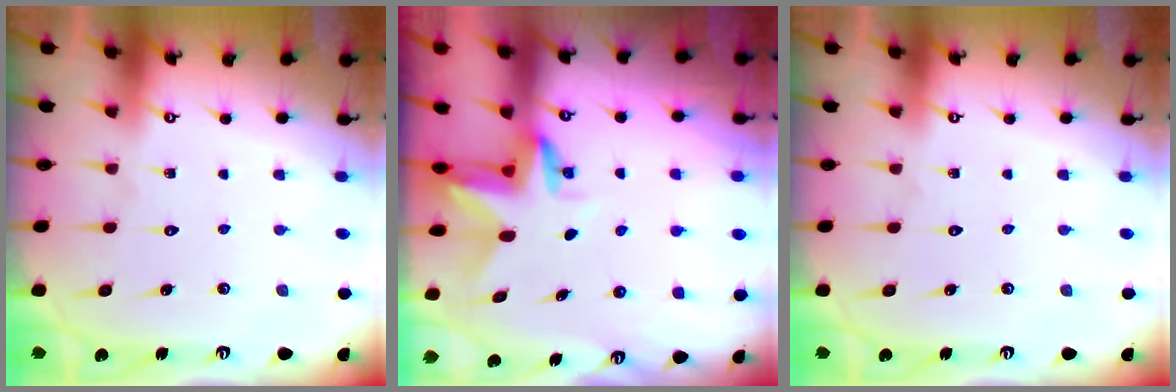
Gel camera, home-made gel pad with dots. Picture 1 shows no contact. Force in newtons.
{"total": 3.0, "press": 3.0, "slide": 0.2}
{"total": 0.0}